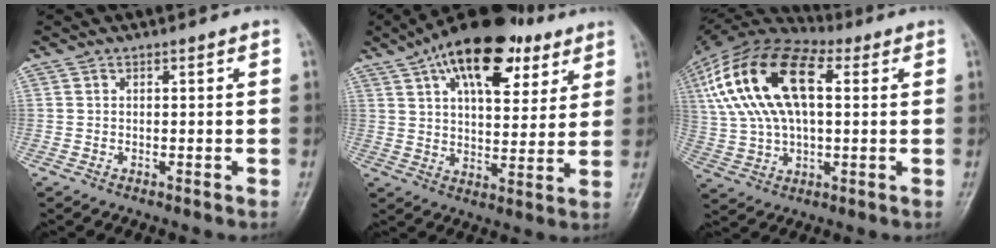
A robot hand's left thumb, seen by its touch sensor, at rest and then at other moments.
{"total": 20.0, "force": [10.6, 9.8, 13.9], "torque": [-0.191, -0.015, 0.166]}
{"total": 21.6, "force": [5.2, 11.4, 17.6], "torque": [-0.346, 0.022, 0.086]}